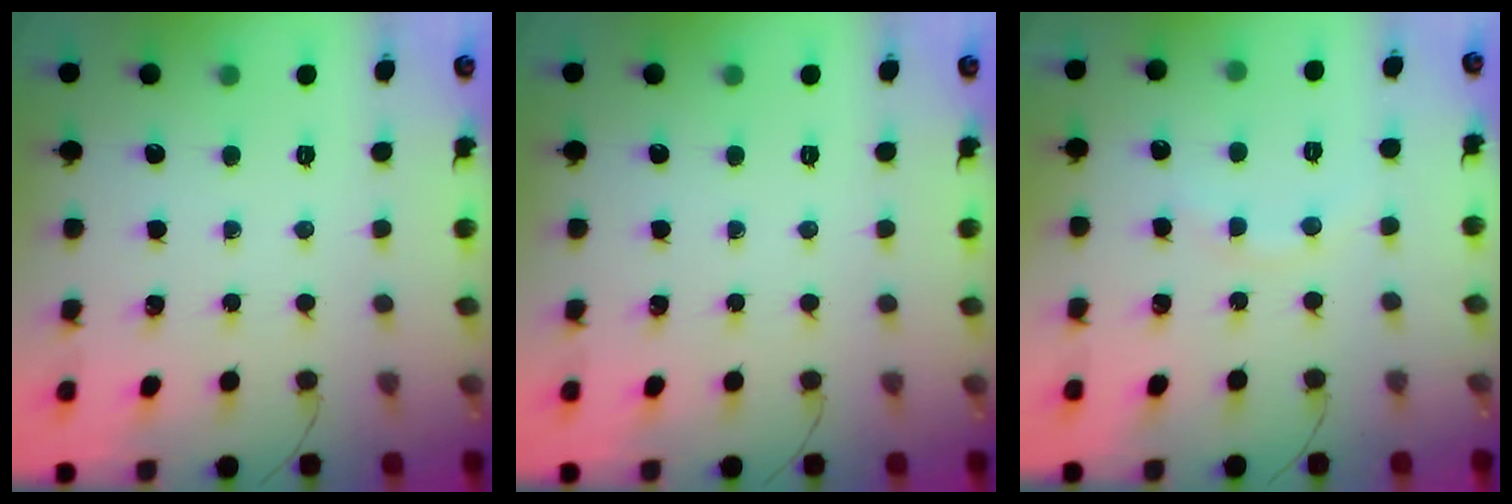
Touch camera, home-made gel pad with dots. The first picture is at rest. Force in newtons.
{"total": 0.0}
{"total": 6.5, "press": 6.4, "slide": 1.1}